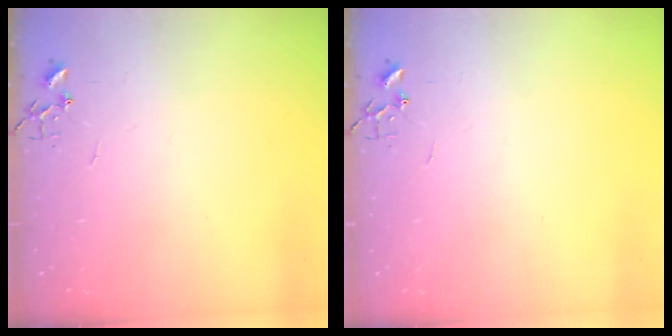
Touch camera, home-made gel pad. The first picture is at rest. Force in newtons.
{"total": 0.0}